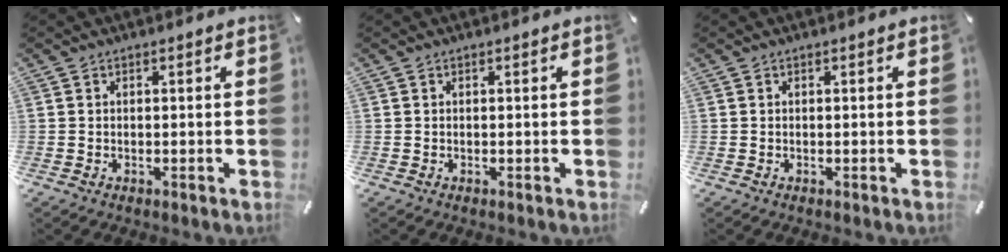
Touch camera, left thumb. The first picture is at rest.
{"total": 0.0}
{"total": 0.0}